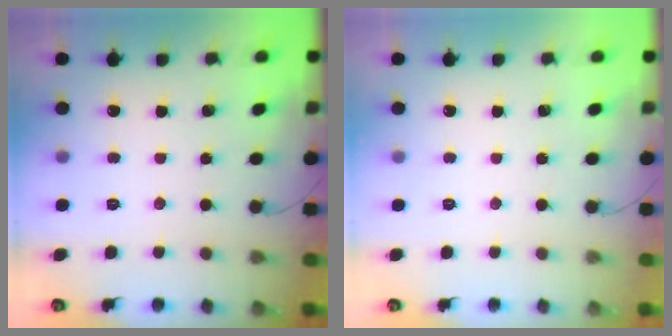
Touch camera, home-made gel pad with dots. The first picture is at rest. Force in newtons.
{"total": 0.0}